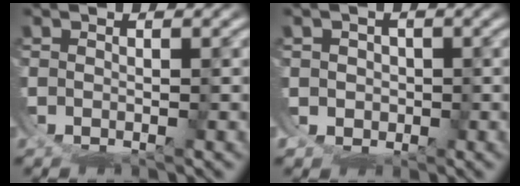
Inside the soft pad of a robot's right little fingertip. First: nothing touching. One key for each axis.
{"total": 1.7, "fx": 1.2, "fy": 1.1, "fz": -0.6, "tx": 0.004, "ty": -0.014, "tz": 0.028}